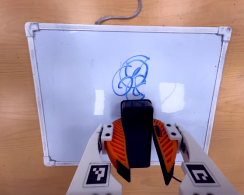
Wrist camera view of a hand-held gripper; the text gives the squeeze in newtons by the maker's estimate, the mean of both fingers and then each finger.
{"total": 11.1, "left": 10.3, "right": 11.8}